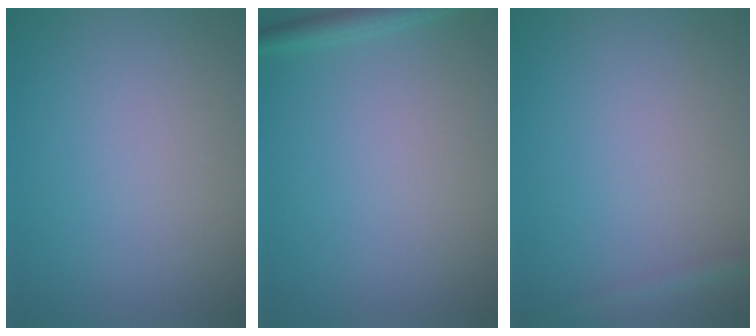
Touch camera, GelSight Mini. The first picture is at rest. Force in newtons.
{"total": 1.6, "press": 1.6, "slide": 0.1}
{"total": 0.9, "press": 0.9, "slide": 0.1}